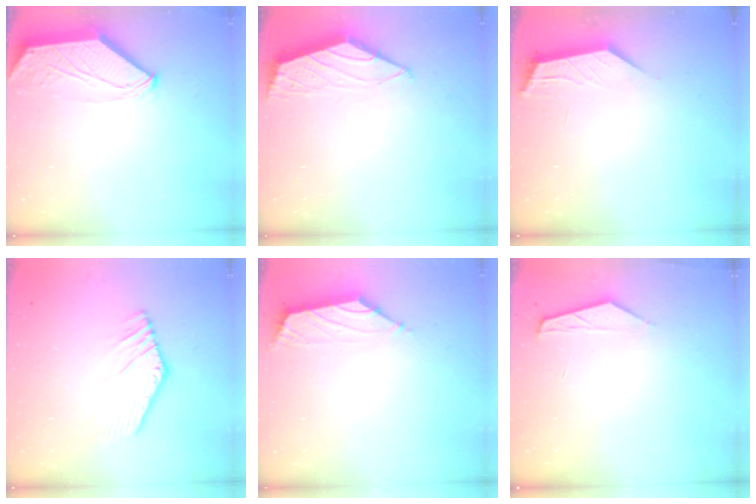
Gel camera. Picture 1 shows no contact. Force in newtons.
{"total": 1.5, "press": 1.5, "slide": 0.4}
{"total": 1.8, "press": 1.8, "slide": 0.4}
{"total": 2.7, "press": 2.7, "slide": 0.3}
{"total": 1.5, "press": 1.4, "slide": 0.5}
{"total": 3.4, "press": 3.4, "slide": 0.4}